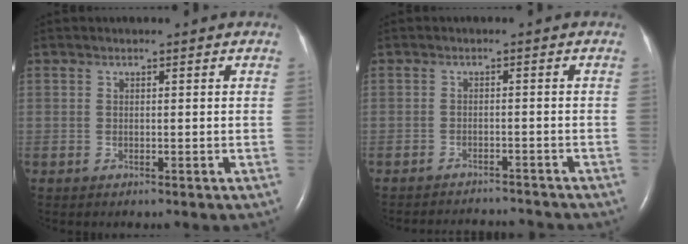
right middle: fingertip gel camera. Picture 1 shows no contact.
{"total": 7.5, "force": [-7.4, 0.9, 0.9], "torque": [-0.015, 0.000, -0.097]}